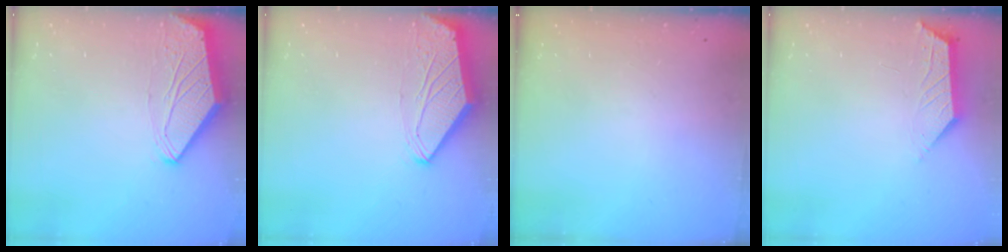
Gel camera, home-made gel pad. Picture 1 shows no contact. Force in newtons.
{"total": 0.0}
{"total": 0.0}
{"total": 2.3, "press": 2.3, "slide": 0.4}